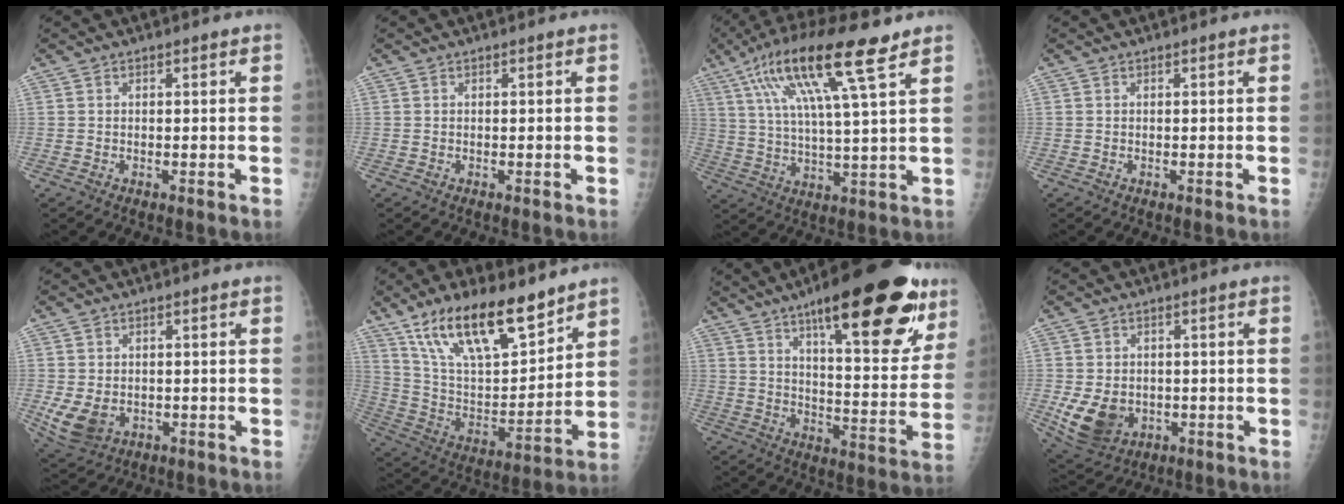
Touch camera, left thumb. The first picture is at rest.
{"total": 0.0}
{"total": 17.1, "force": [8.9, 2.6, 14.4], "torque": [-0.273, -0.009, 0.156]}
{"total": 0.0}
{"total": 7.0, "force": [-1.3, 5.3, 4.4], "torque": [-0.077, -0.007, -0.010]}
{"total": 21.4, "force": [14.7, 7.8, 13.5], "torque": [-0.200, -0.063, 0.271]}
{"total": 27.7, "force": [15.8, 8.3, 21.1], "torque": [-0.264, -0.049, 0.230]}
{"total": 9.4, "force": [-1.7, 7.4, 5.5], "torque": [-0.090, -0.001, -0.012]}